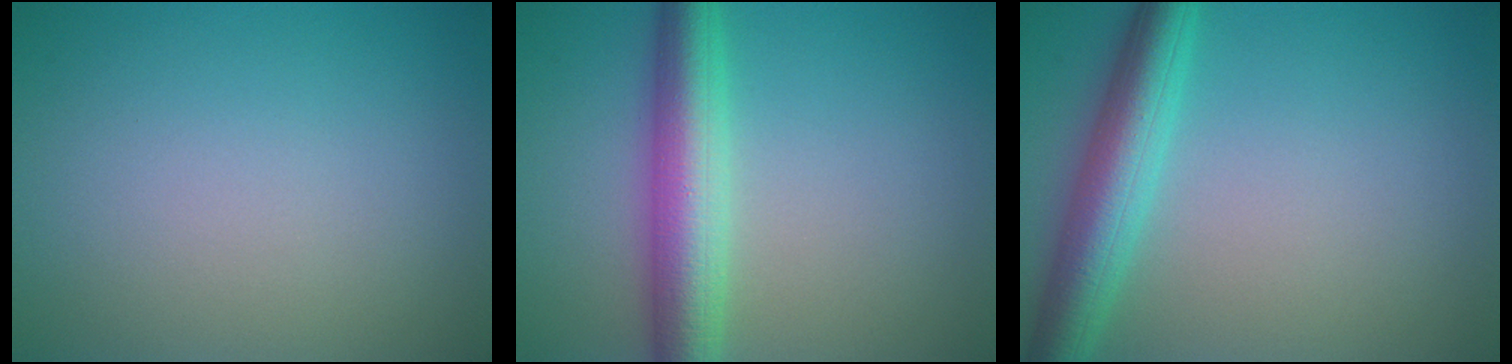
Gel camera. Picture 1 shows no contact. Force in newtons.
{"total": 6.1, "press": 6.1, "slide": 0.1}
{"total": 5.5, "press": 5.5, "slide": 0.2}